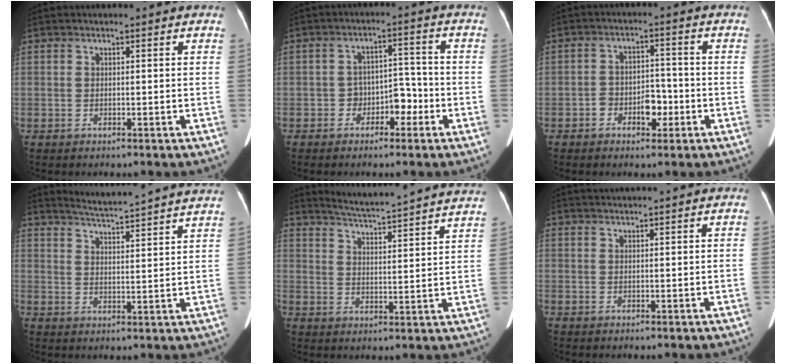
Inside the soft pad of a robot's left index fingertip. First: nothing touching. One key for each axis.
{"total": 4.5, "fx": -2.4, "fy": 2.7, "fz": 2.7, "tx": -0.039, "ty": 0.020, "tz": -0.040}
{"total": 4.6, "fx": -2.2, "fy": 2.6, "fz": 3.0, "tx": -0.050, "ty": 0.011, "tz": -0.036}
{"total": 15.9, "fx": 15.0, "fy": -1.1, "fz": 5.1, "tx": -0.094, "ty": -0.030, "tz": 0.191}
{"total": 20.1, "fx": 19.0, "fy": -0.4, "fz": 6.6, "tx": -0.112, "ty": -0.038, "tz": 0.240}
{"total": 4.7, "fx": 4.4, "fy": -0.7, "fz": 1.5, "tx": -0.016, "ty": 0.028, "tz": 0.058}